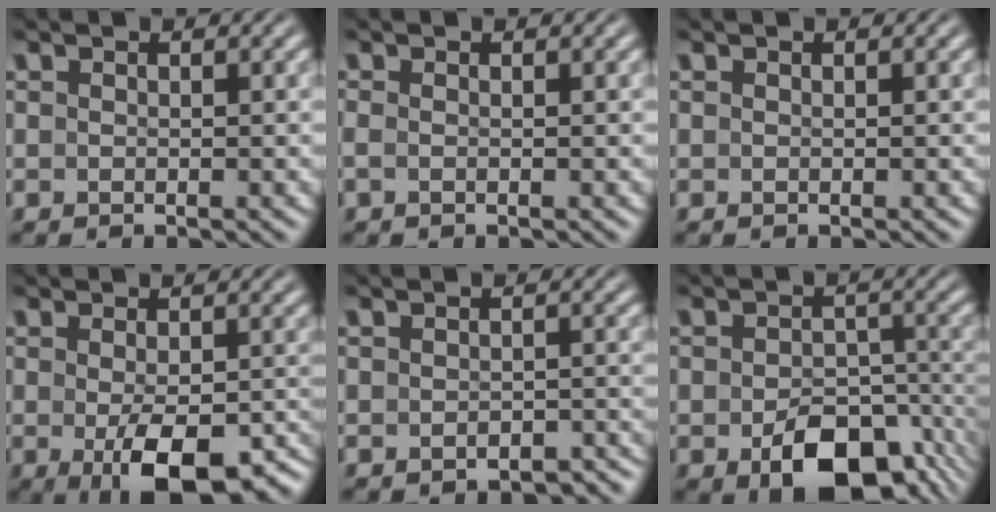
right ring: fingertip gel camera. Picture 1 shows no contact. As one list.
[{"total": 0.9, "force": [-0.6, 0.3, 0.6], "torque": [-0.025, -0.010, -0.005]}, {"total": 0.0}, {"total": 6.3, "force": [-3.1, 2.0, 5.1], "torque": [-0.076, -0.027, -0.027]}, {"total": 2.3, "force": [-2.3, 0.5, 0.4], "torque": [-0.007, -0.007, -0.033]}, {"total": 7.8, "force": [-5.1, 3.4, 4.9], "torque": [-0.060, -0.022, -0.065]}]